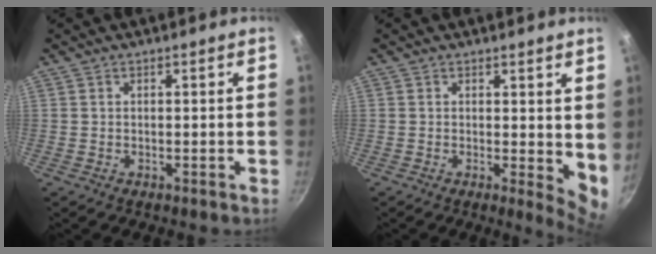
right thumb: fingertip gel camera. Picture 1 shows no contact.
{"total": 5.6, "force": [0.8, 2.3, 5.0], "torque": [-0.058, -0.018, 0.009]}